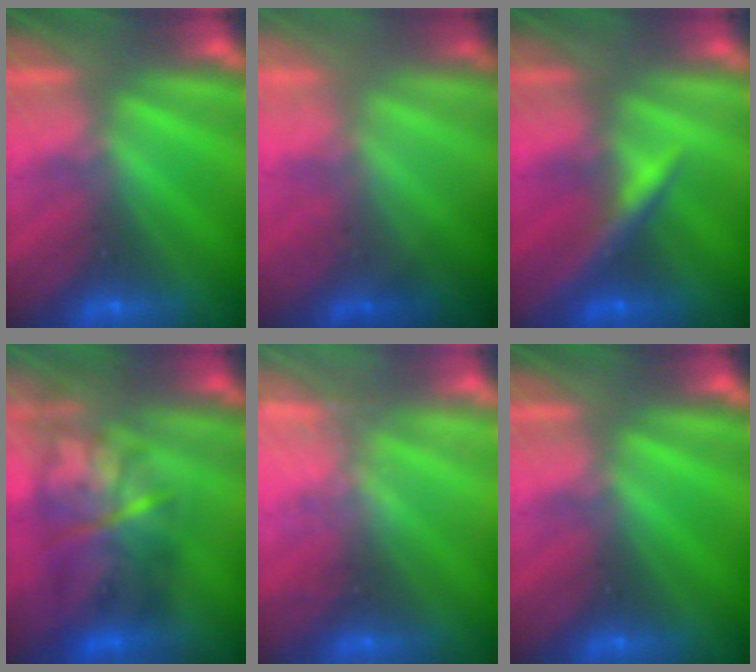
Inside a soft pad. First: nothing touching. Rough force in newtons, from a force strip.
{"total": 1.1}
{"total": 3.4}
{"total": 8.7}
{"total": 2.3}
{"total": 0.0}